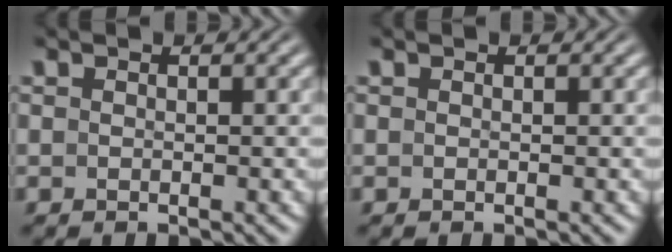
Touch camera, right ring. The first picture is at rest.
{"total": 0.0}